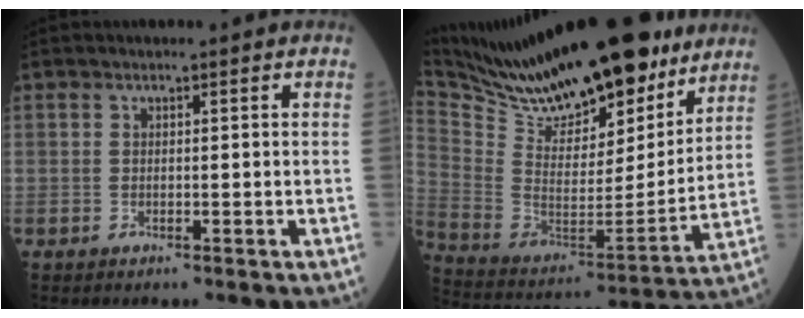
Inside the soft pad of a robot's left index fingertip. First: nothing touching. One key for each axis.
{"total": 28.8, "fx": 24.0, "fy": 7.3, "fz": 14.2, "tx": -0.256, "ty": -0.017, "tz": 0.374}